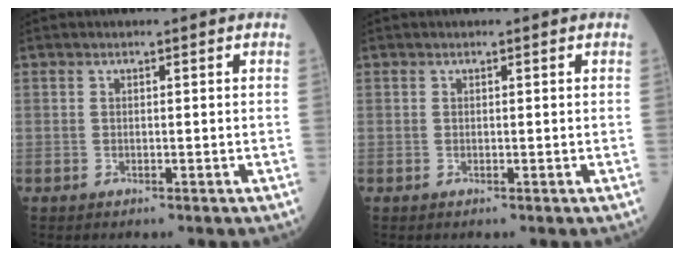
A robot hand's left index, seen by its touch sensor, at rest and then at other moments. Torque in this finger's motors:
{"motor_torque": [0.00, 0.00, 0.00, 0.00]}